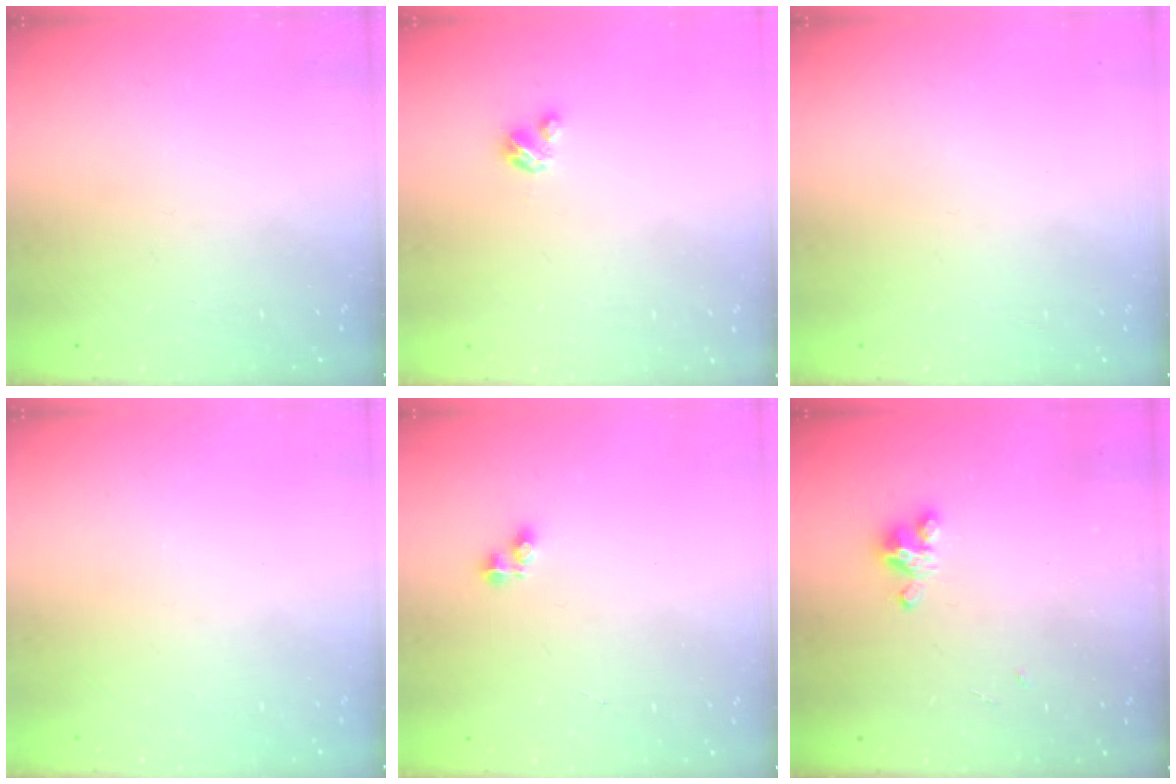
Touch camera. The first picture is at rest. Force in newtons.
{"total": 2.9, "press": 2.9, "slide": 0.3}
{"total": 0.0}
{"total": 0.0}
{"total": 2.1, "press": 2.1, "slide": 0.3}
{"total": 5.5, "press": 5.5, "slide": 0.4}